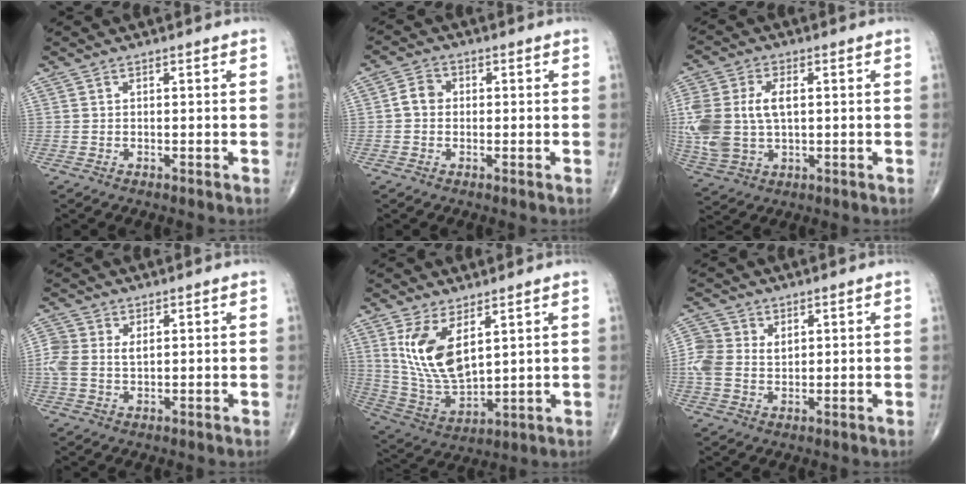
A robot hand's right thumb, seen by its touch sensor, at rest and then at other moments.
{"total": 3.3, "force": [-0.1, 2.8, 1.8], "torque": [-0.021, 0.011, -0.010]}
{"total": 14.2, "force": [0.9, 8.7, 11.1], "torque": [-0.268, 0.005, 0.028]}
{"total": 5.3, "force": [1.0, 3.5, 3.8], "torque": [-0.091, 0.010, 0.019]}
{"total": 12.9, "force": [5.0, 6.1, 10.2], "torque": [-0.194, -0.033, 0.117]}
{"total": 5.9, "force": [1.1, 4.6, 3.5], "torque": [-0.069, 0.003, 0.018]}